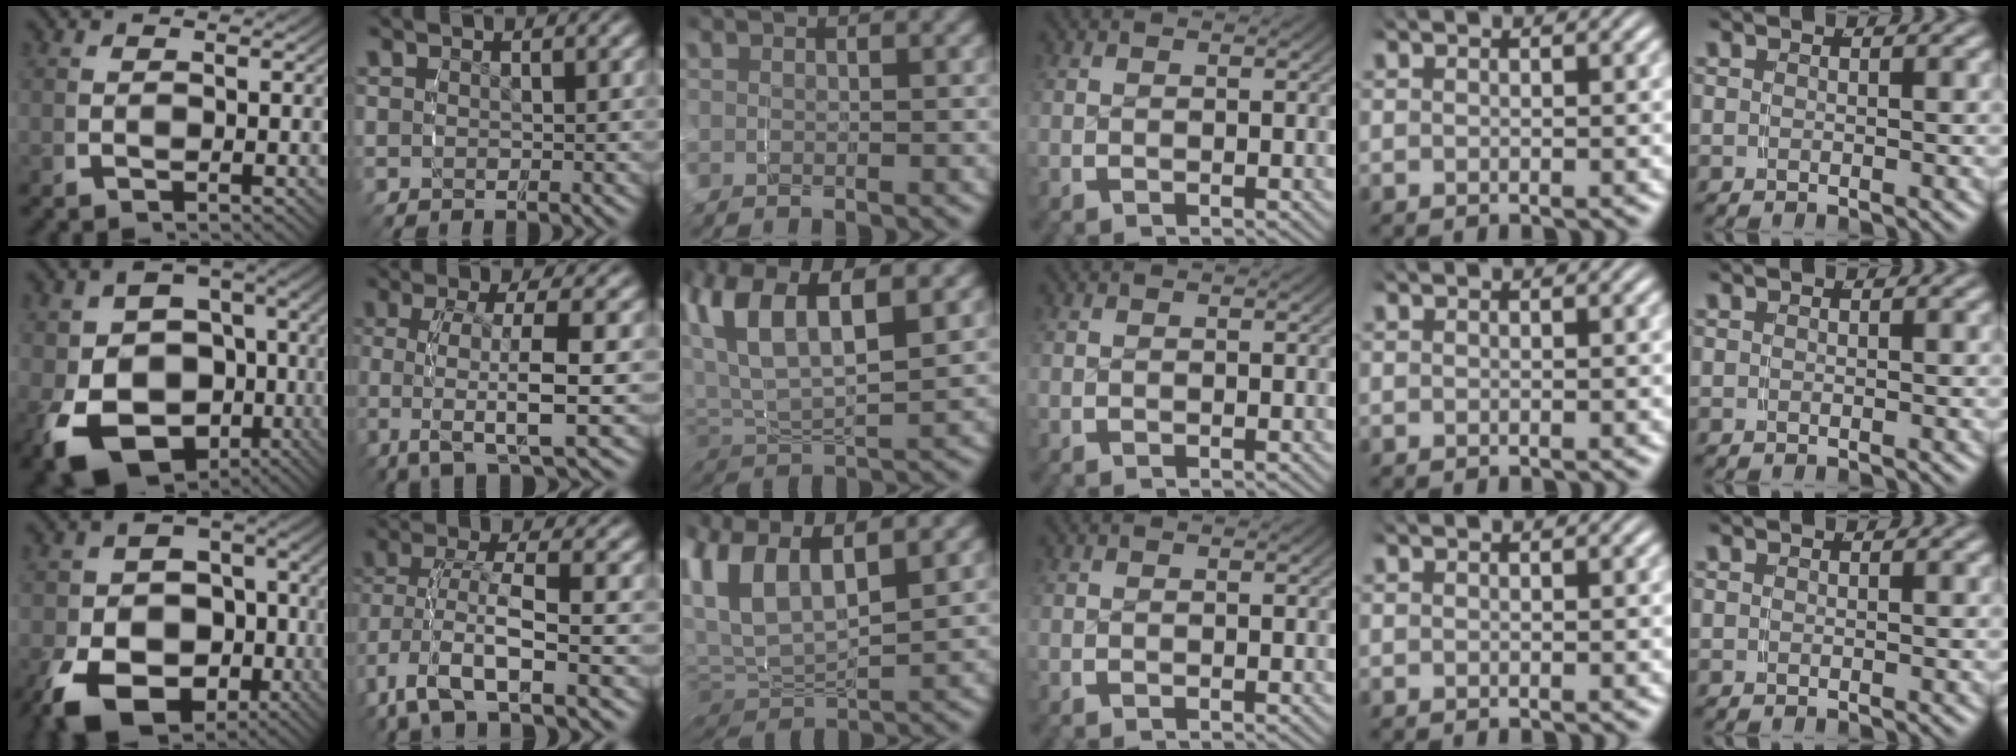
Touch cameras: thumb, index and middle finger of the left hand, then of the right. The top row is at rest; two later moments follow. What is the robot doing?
{"motion": "grasp_and_lifting", "object": "shorts"}